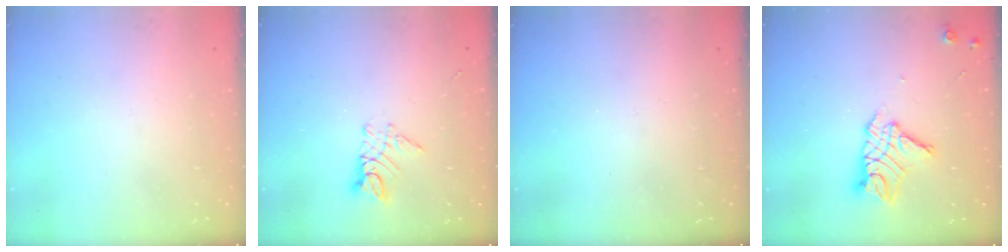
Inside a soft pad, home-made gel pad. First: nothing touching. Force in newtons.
{"total": 7.2, "press": 7.2, "slide": 0.6}
{"total": 0.0}
{"total": 11.0, "press": 11.0, "slide": 1.1}